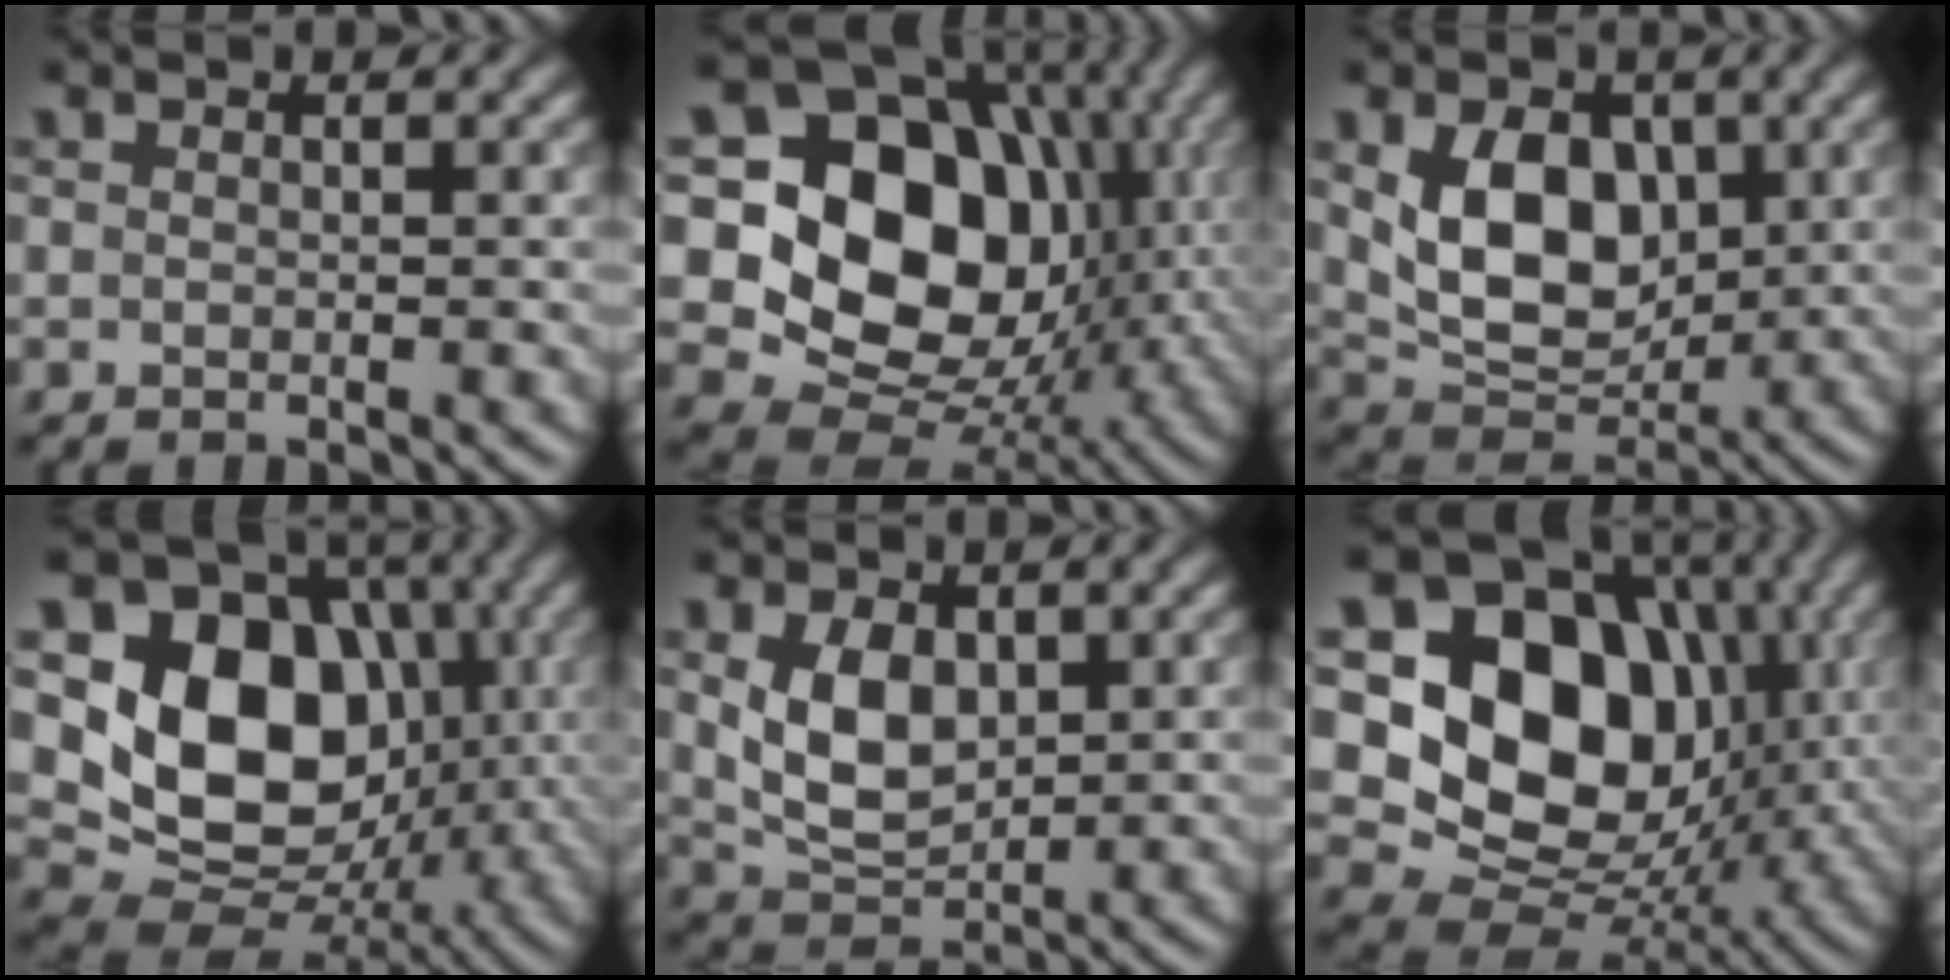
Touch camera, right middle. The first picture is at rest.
{"total": 16.6, "force": [2.3, 12.6, 10.5], "torque": [-0.181, 0.005, 0.036]}
{"total": 7.8, "force": [1.4, 5.4, 5.5], "torque": [-0.099, -0.010, 0.029]}
{"total": 12.2, "force": [1.3, 9.4, 7.6], "torque": [-0.131, -0.010, 0.017]}
{"total": 5.0, "force": [1.0, 3.3, 3.6], "torque": [-0.080, -0.005, 0.025]}
{"total": 14.6, "force": [2.6, 11.2, 9.0], "torque": [-0.145, -0.001, 0.039]}